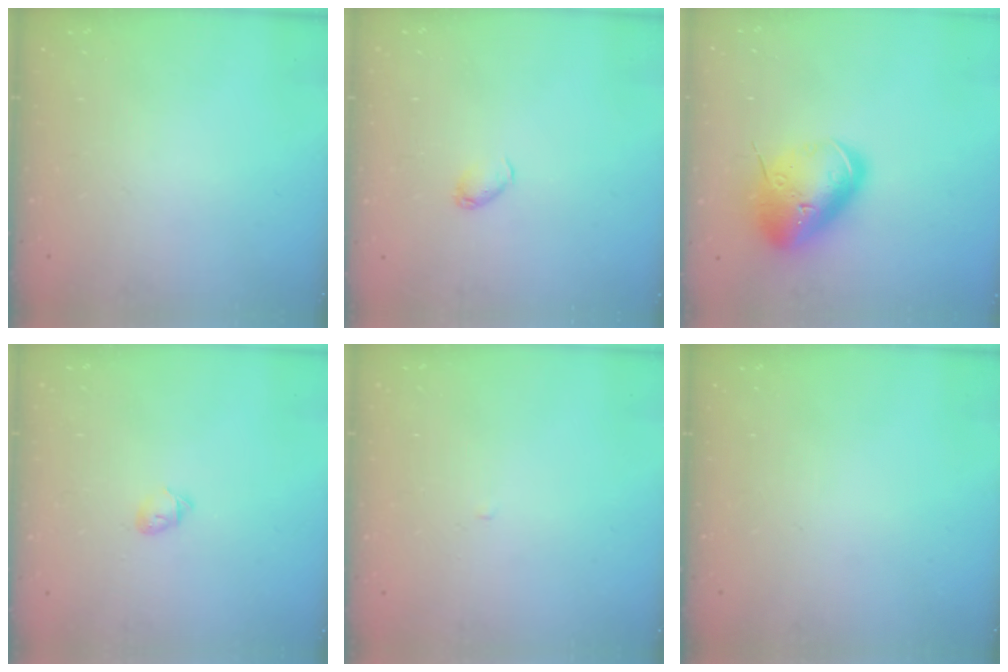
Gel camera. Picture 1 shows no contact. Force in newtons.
{"total": 2.9, "press": 2.8, "slide": 0.6}
{"total": 18.4, "press": 18.1, "slide": 3.1}
{"total": 4.1, "press": 4.0, "slide": 1.0}
{"total": 1.7, "press": 1.7, "slide": 0.3}
{"total": 0.0}